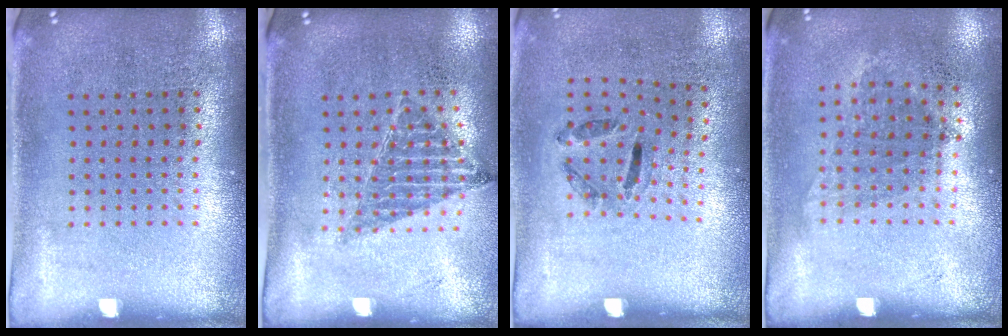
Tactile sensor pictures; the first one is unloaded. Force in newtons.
{"total": 0.9, "press": 0.9, "slide": 0.1}
{"total": 1.3, "press": 0.6, "slide": 1.1}
{"total": 1.0, "press": 0.8, "slide": 0.6}